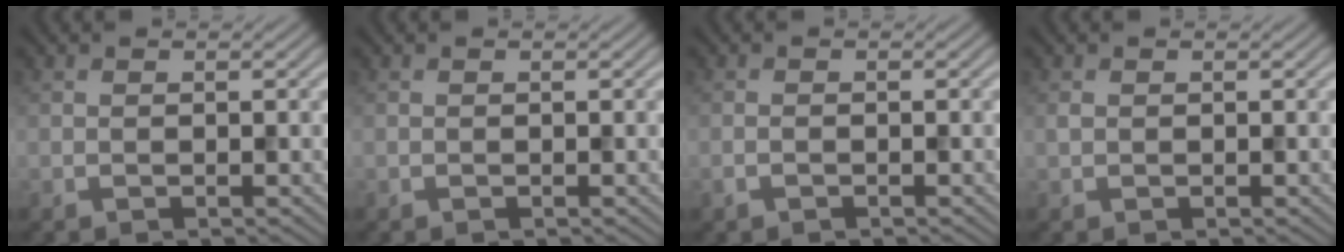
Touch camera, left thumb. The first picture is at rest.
{"total": 0.0}
{"total": 0.8, "force": [-0.6, 0.3, 0.5], "torque": [-0.012, 0.000, -0.012]}
{"total": 0.5, "force": [0.1, 0.4, 0.3], "torque": [-0.009, 0.001, 0.002]}